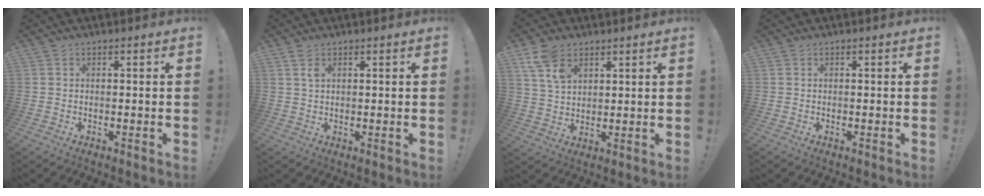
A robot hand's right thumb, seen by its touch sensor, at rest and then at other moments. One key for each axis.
{"total": 2.2, "fx": 1.3, "fy": 1.0, "fz": 1.5, "tx": -0.027, "ty": 0.000, "tz": 0.022}
{"total": 8.8, "fx": 5.2, "fy": 5.3, "fz": 4.8, "tx": -0.084, "ty": -0.015, "tz": 0.102}
{"total": 0.0}